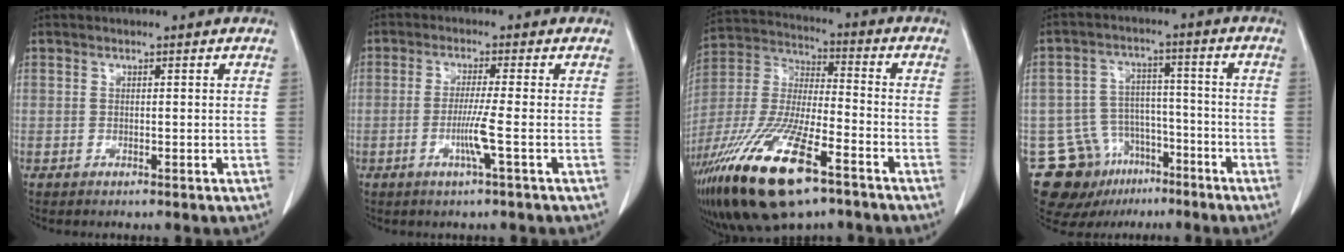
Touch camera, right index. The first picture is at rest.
{"total": 4.6, "force": [-1.3, -0.9, 4.3], "torque": [-0.081, -0.008, -0.025]}
{"total": 22.2, "force": [-12.9, 5.8, 17.0], "torque": [-0.379, -0.046, -0.236]}
{"total": 12.6, "force": [-8.1, 9.0, 3.6], "torque": [-0.066, 0.045, -0.122]}